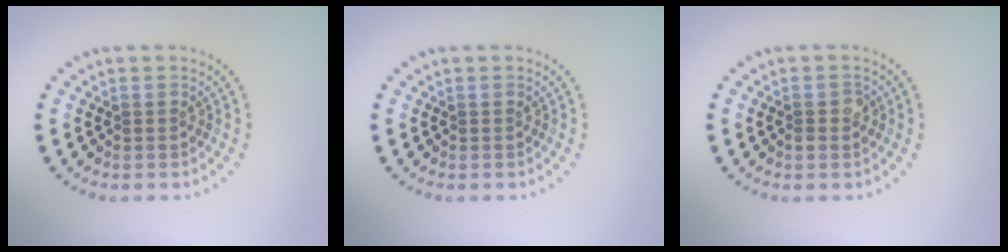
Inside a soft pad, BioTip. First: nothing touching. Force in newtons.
{"total": 0.0}
{"total": 1.6, "press": 1.5, "slide": 0.3}